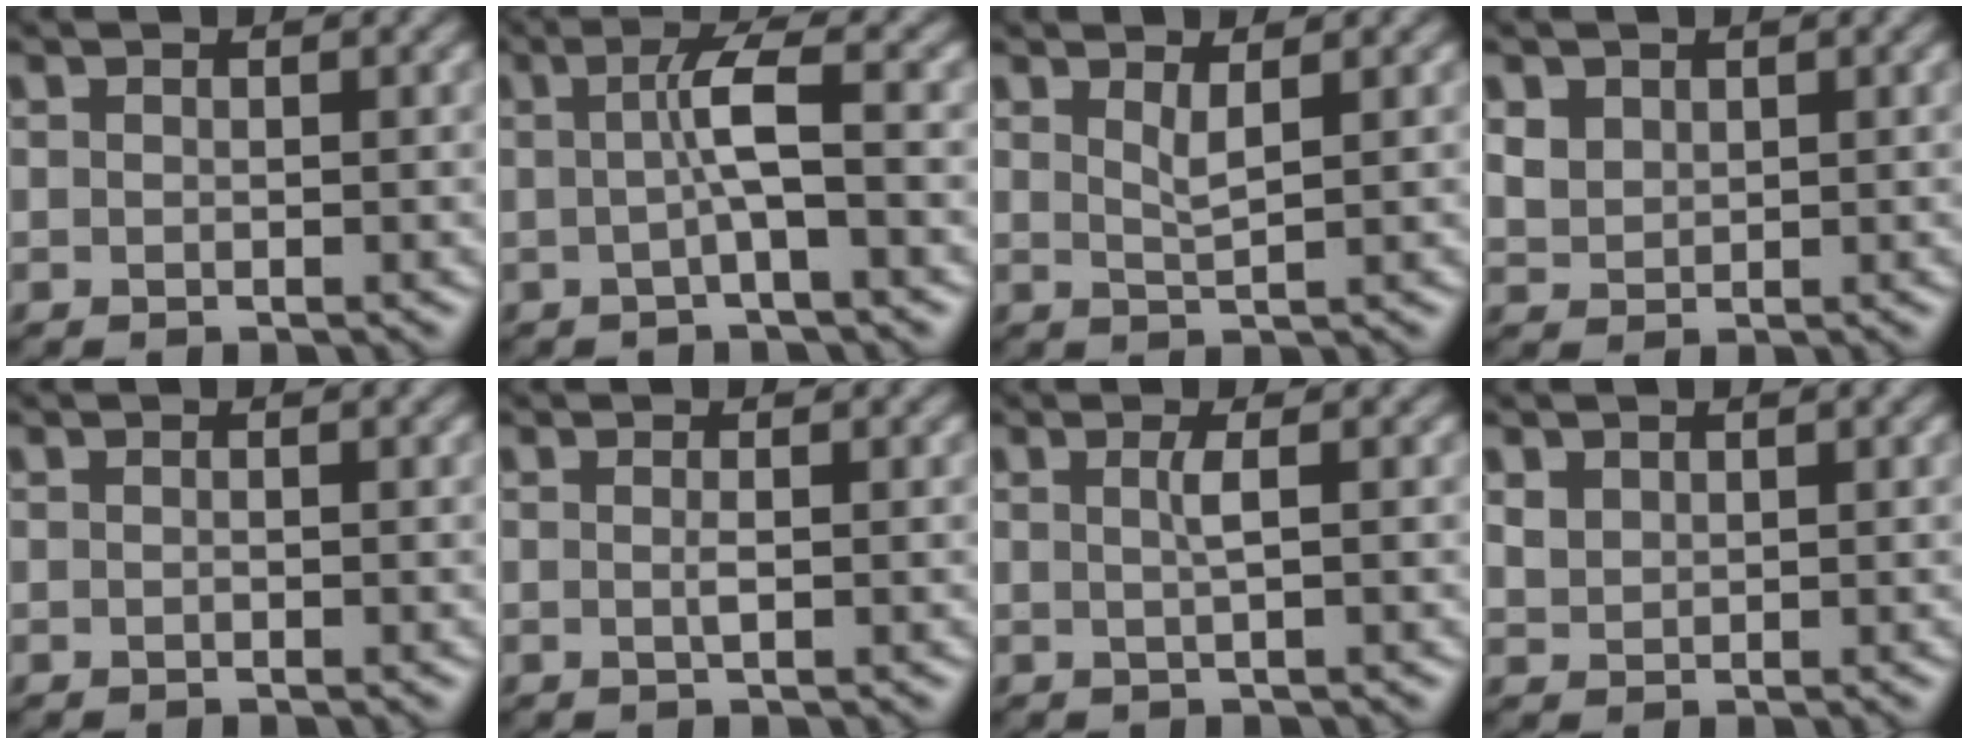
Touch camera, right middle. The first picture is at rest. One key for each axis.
{"total": 3.3, "fx": -0.1, "fy": 0.4, "fz": 3.3, "tx": -0.061, "ty": 0.004, "tz": -0.004}
{"total": 1.6, "fx": 0.8, "fy": 0.3, "fz": 1.3, "tx": -0.023, "ty": -0.003, "tz": 0.013}
{"total": 1.8, "fx": 1.0, "fy": 1.3, "fz": 0.6, "tx": -0.018, "ty": -0.005, "tz": 0.023}
{"total": 0.0}
{"total": 0.8, "fx": 0.0, "fy": 0.1, "fz": 0.8, "tx": -0.017, "ty": 0.000, "tz": -0.001}
{"total": 1.4, "fx": 0.2, "fy": 0.3, "fz": 1.4, "tx": -0.028, "ty": 0.003, "tz": 0.000}
{"total": 1.2, "fx": 0.8, "fy": 0.9, "fz": 0.4, "tx": -0.011, "ty": -0.002, "tz": 0.020}